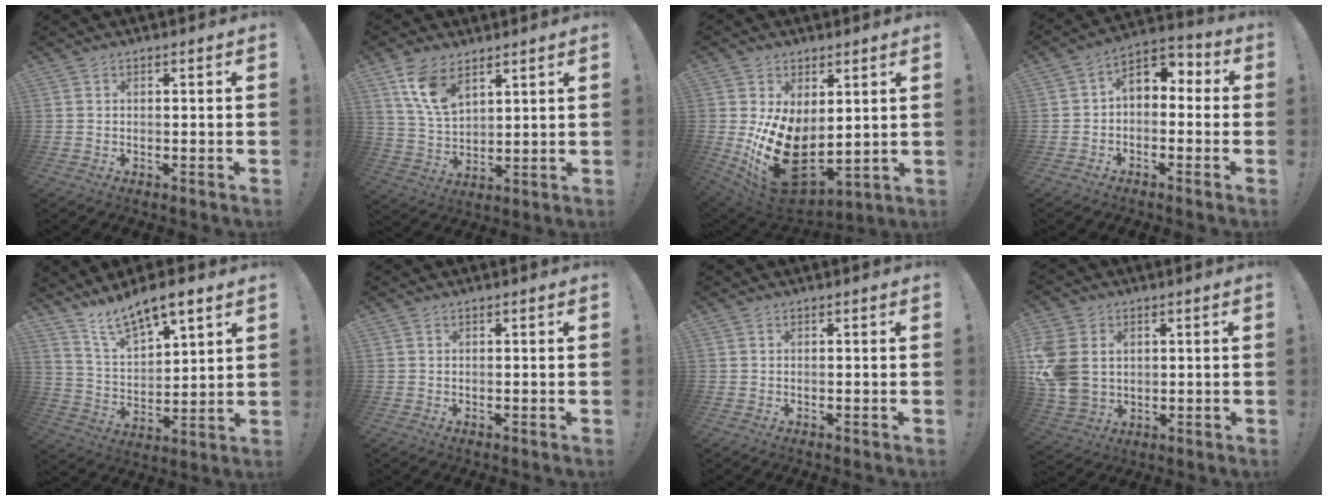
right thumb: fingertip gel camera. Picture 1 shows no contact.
{"total": 10.8, "force": [6.8, 5.4, 6.3], "torque": [-0.122, -0.029, 0.130]}
{"total": 18.5, "force": [-1.2, 12.0, 14.0], "torque": [-0.242, -0.013, -0.001]}
{"total": 6.6, "force": [0.4, 4.9, 4.4], "torque": [-0.065, 0.008, 0.014]}
{"total": 11.2, "force": [9.3, 3.6, 5.2], "torque": [-0.103, -0.064, 0.168]}
{"total": 0.0}
{"total": 0.0}
{"total": 12.3, "force": [2.5, 9.7, 7.2], "torque": [-0.150, -0.011, 0.048]}